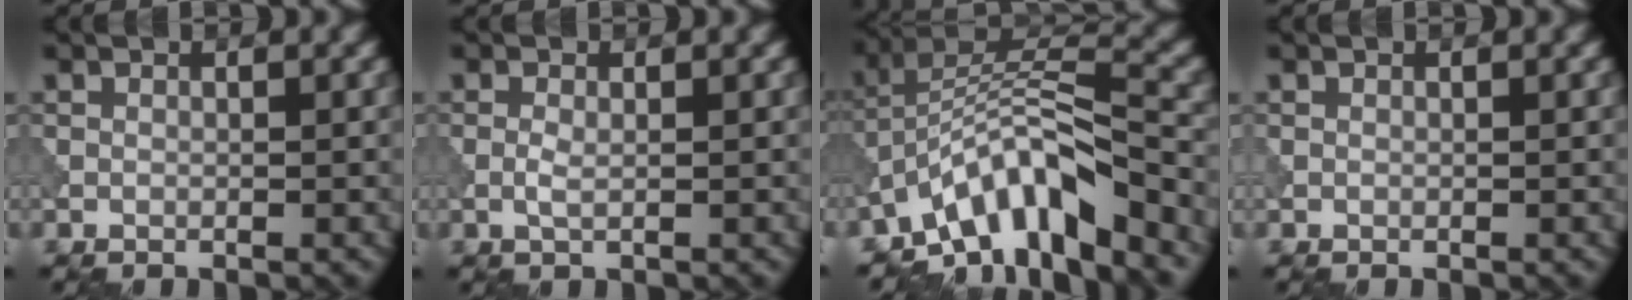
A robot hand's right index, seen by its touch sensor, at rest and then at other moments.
{"total": 1.1, "force": [-0.1, 0.4, 1.0], "torque": [-0.024, -0.001, -0.005]}
{"total": 9.9, "force": [-6.4, 3.1, 6.9], "torque": [-0.101, 0.012, -0.125]}
{"total": 0.0}